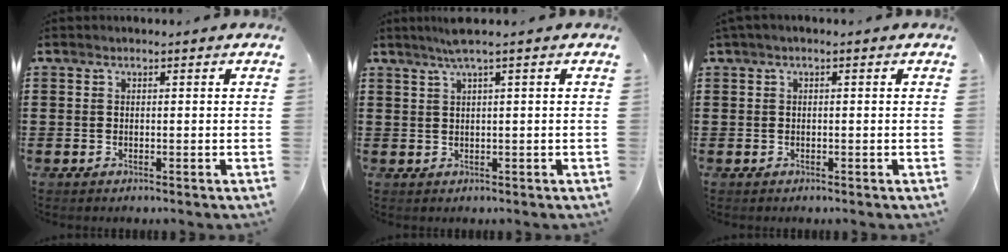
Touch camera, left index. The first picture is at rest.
{"total": 2.5, "force": [1.4, -0.4, 2.0], "torque": [-0.040, -0.002, 0.024]}
{"total": 0.6, "force": [-0.2, 0.1, 0.6], "torque": [-0.009, -0.002, -0.003]}